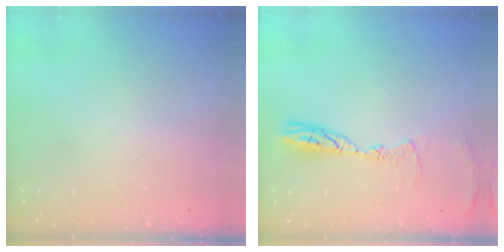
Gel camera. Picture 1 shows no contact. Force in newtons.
{"total": 9.3, "press": 9.3, "slide": 0.9}